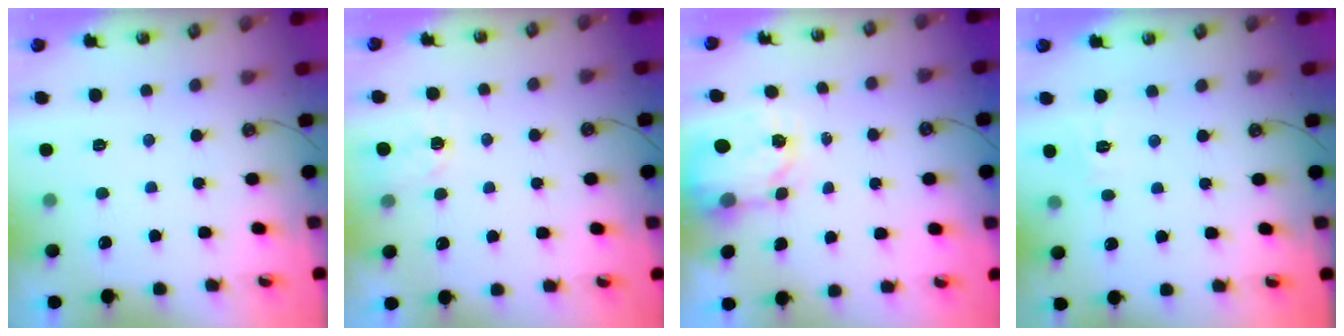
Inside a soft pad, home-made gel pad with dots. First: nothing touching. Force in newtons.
{"total": 2.9, "press": 2.9, "slide": 0.5}
{"total": 3.9, "press": 3.8, "slide": 0.5}
{"total": 3.0, "press": 3.0, "slide": 0.1}